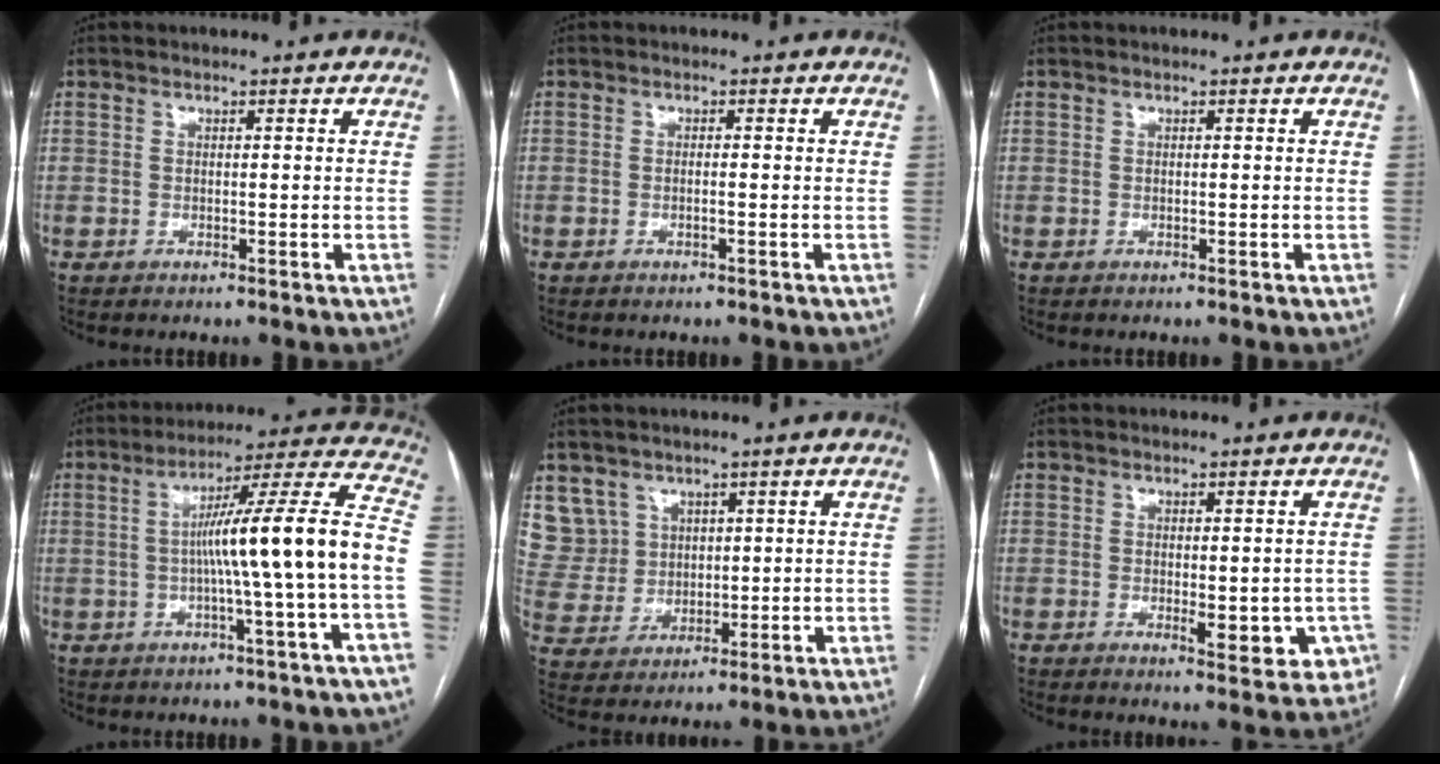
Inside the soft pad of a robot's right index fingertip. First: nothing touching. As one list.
[{"total": 0.7, "force": [-0.2, 0.0, 0.7], "torque": [-0.014, 0.001, -0.003]}, {"total": 0.0}, {"total": 14.8, "force": [-2.0, -1.7, 14.5], "torque": [-0.210, 0.023, -0.035]}, {"total": 8.4, "force": [4.6, 7.0, 0.1], "torque": [-0.007, 0.022, 0.107]}, {"total": 7.1, "force": [-2.0, 3.3, 5.9], "torque": [-0.051, -0.004, -0.022]}]